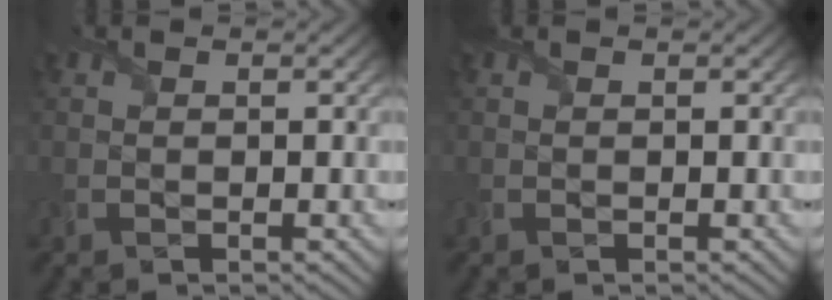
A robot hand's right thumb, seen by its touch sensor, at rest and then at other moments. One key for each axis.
{"total": 0.0}